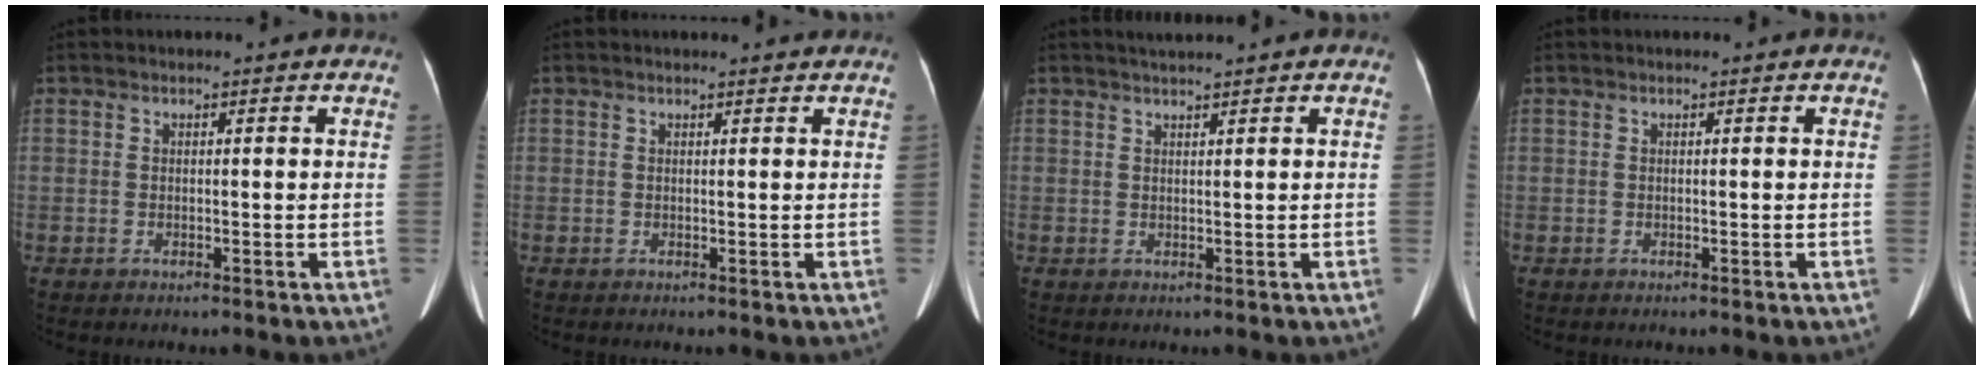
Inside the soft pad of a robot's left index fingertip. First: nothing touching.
{"total": 1.8, "force": [1.8, 0.0, 0.4], "torque": [-0.009, 0.004, 0.021]}
{"total": 2.0, "force": [1.7, -0.4, 0.9], "torque": [-0.012, 0.012, 0.034]}
{"total": 0.0}